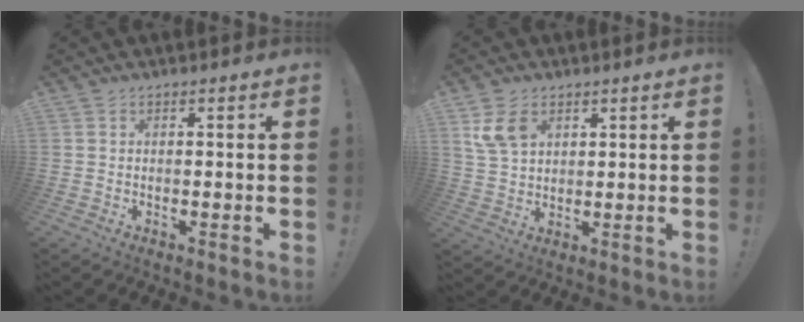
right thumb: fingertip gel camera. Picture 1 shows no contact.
{"total": 8.5, "force": [4.0, 5.8, 4.7], "torque": [-0.085, -0.007, 0.079]}